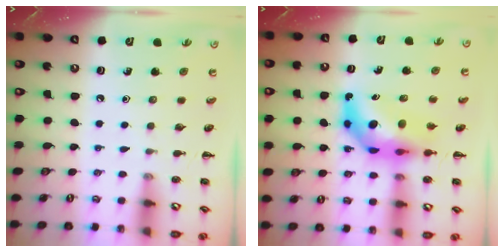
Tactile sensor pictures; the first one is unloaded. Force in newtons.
{"total": 10.5, "press": 9.9, "slide": 3.5}